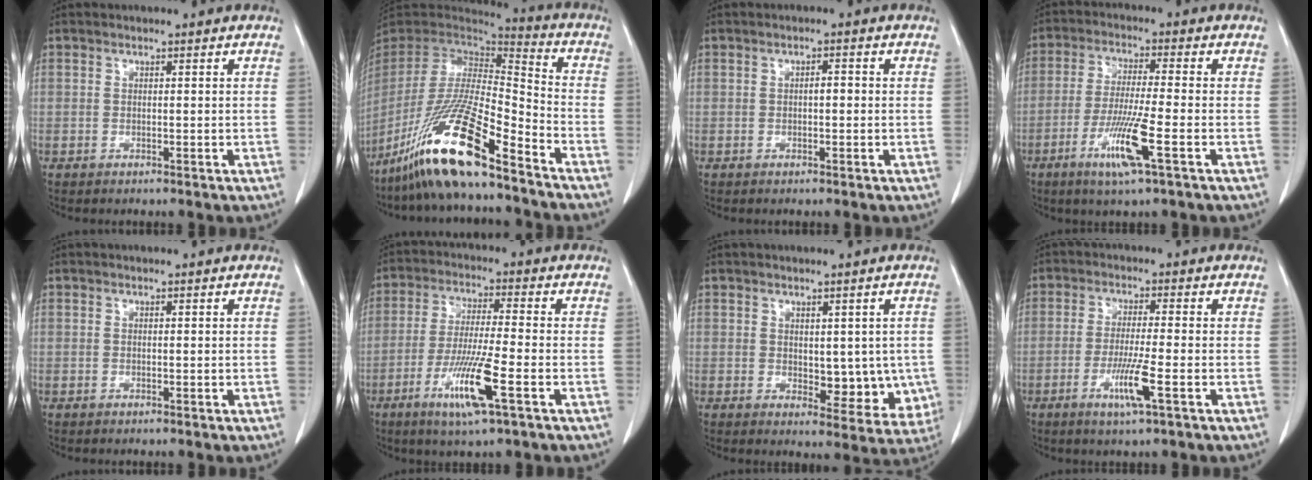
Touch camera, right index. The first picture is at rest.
{"total": 18.9, "force": [-12.9, 1.5, 13.7], "torque": [-0.294, -0.046, -0.246]}
{"total": 1.3, "force": [-0.1, 0.5, 1.2], "torque": [-0.017, 0.004, -0.003]}
{"total": 9.0, "force": [-3.8, -0.3, 8.1], "torque": [-0.160, -0.019, -0.074]}
{"total": 0.0}
{"total": 10.2, "force": [-4.3, 0.0, 9.3], "torque": [-0.181, -0.019, -0.082]}
{"total": 7.6, "force": [-0.1, 4.3, 6.3], "torque": [-0.054, -0.008, 0.008]}
{"total": 6.2, "force": [-2.5, -0.3, 5.6], "torque": [-0.108, -0.015, -0.047]}